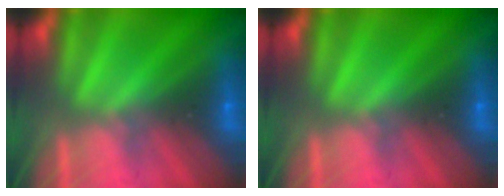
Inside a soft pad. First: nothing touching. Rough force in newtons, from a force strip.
{"total": 0.0}